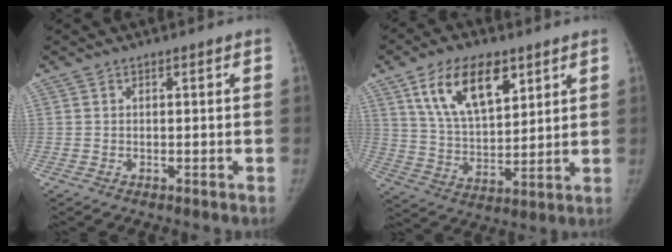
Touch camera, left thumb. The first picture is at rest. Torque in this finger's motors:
{"motor_torque": [0.51, 0.83, 1.39, -0.81, 0.07]}